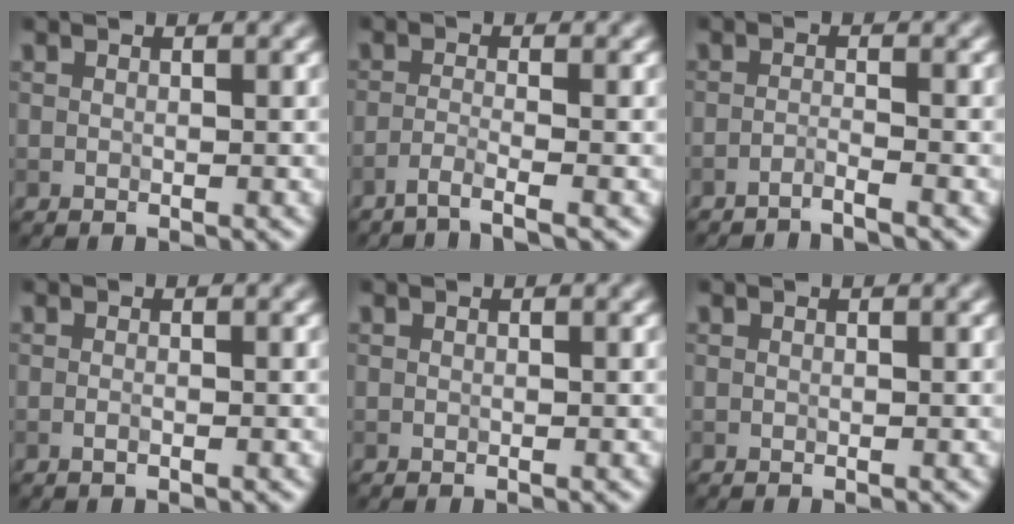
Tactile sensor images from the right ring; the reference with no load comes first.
{"total": 2.2, "force": [-1.6, 0.2, 1.5], "torque": [-0.023, 0.002, -0.047]}
{"total": 1.6, "force": [-1.3, 0.1, 0.9], "torque": [-0.009, -0.003, -0.037]}
{"total": 0.6, "force": [-0.2, 0.1, 0.6], "torque": [-0.012, -0.002, -0.006]}
{"total": 0.0}
{"total": 0.0}